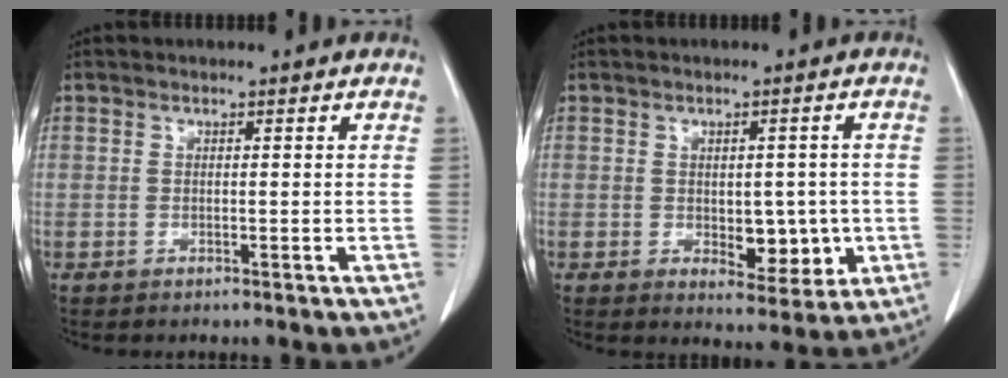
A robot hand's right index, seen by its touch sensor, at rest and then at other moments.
{"total": 6.2, "force": [-0.8, 3.5, 5.1], "torque": [-0.051, 0.001, 0.003]}